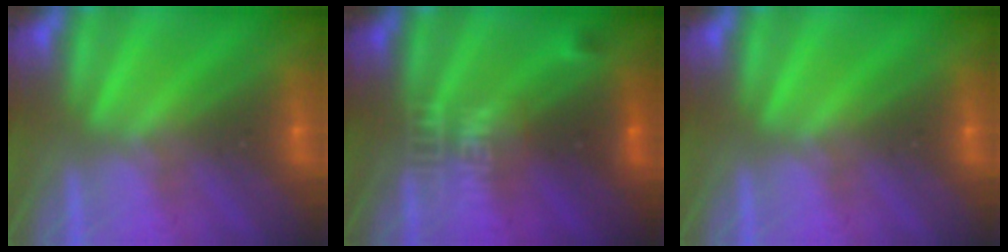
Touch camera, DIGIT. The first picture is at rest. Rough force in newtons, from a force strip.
{"total": 3.3}
{"total": 0.0}